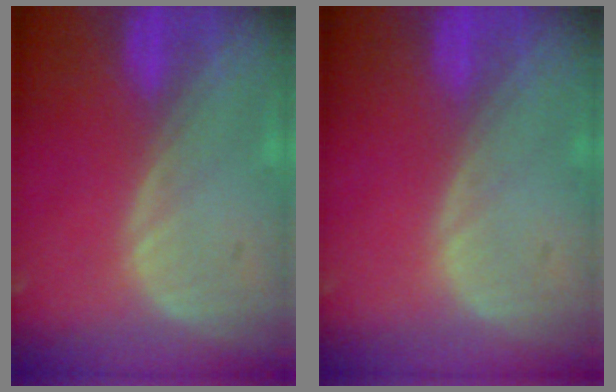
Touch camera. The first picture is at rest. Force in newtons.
{"total": 0.0}